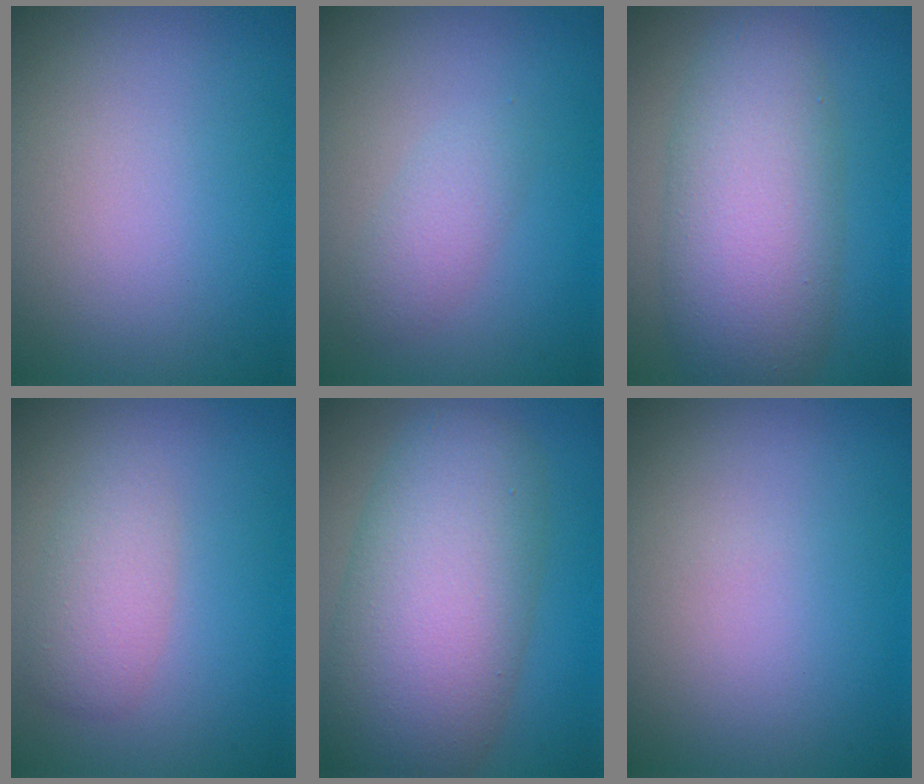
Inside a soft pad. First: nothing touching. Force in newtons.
{"total": 1.8, "press": 1.8, "slide": 0.1}
{"total": 7.7, "press": 7.7, "slide": 0.2}
{"total": 2.6, "press": 2.6, "slide": 0.3}
{"total": 10.2, "press": 10.1, "slide": 0.2}
{"total": 0.0}